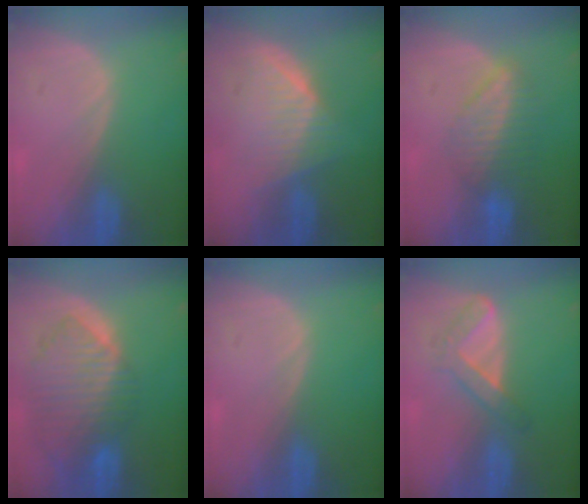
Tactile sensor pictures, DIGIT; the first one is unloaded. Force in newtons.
{"total": 5.9, "press": 5.9, "slide": 0.4}
{"total": 6.8, "press": 5.8, "slide": 3.5}
{"total": 10.2, "press": 8.8, "slide": 5.1}
{"total": 0.0}
{"total": 4.8, "press": 4.3, "slide": 2.1}